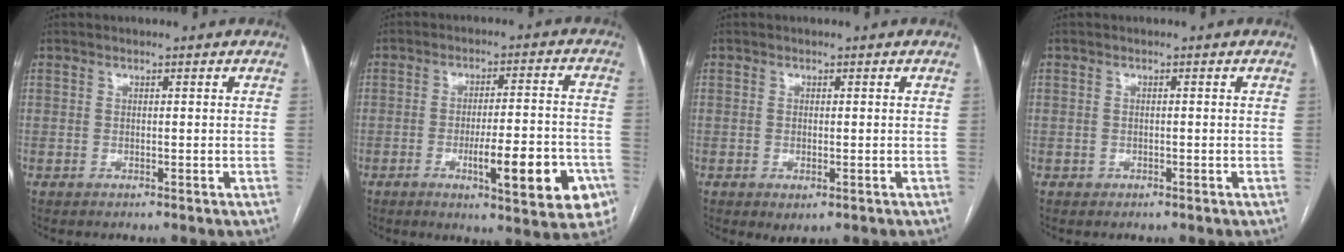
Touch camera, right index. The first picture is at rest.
{"total": 13.3, "force": [-5.0, 2.7, 12.0], "torque": [-0.147, 0.005, -0.061]}
{"total": 1.8, "force": [-0.7, 0.8, 1.5], "torque": [-0.020, -0.005, -0.002]}
{"total": 0.7, "force": [-0.2, 0.7, 0.0], "torque": [0.002, 0.005, -0.004]}